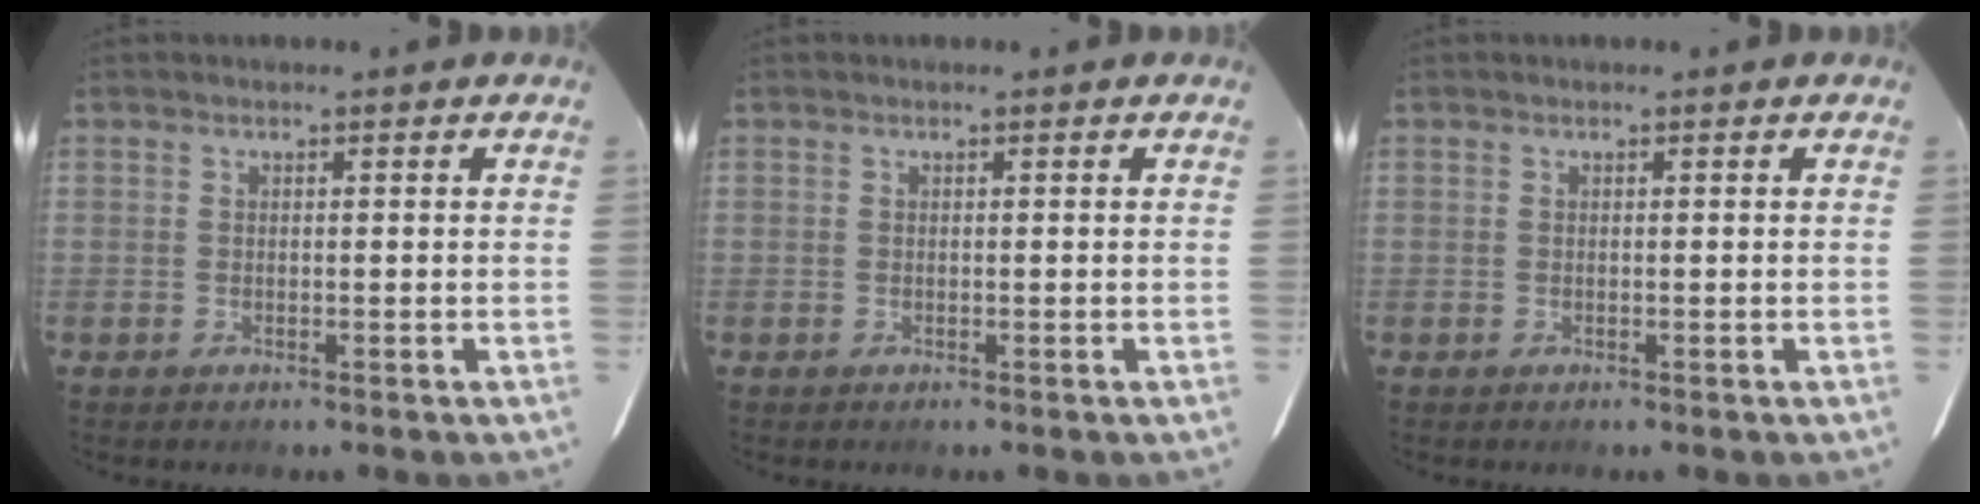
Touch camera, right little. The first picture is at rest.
{"total": 0.0}
{"total": 0.0}